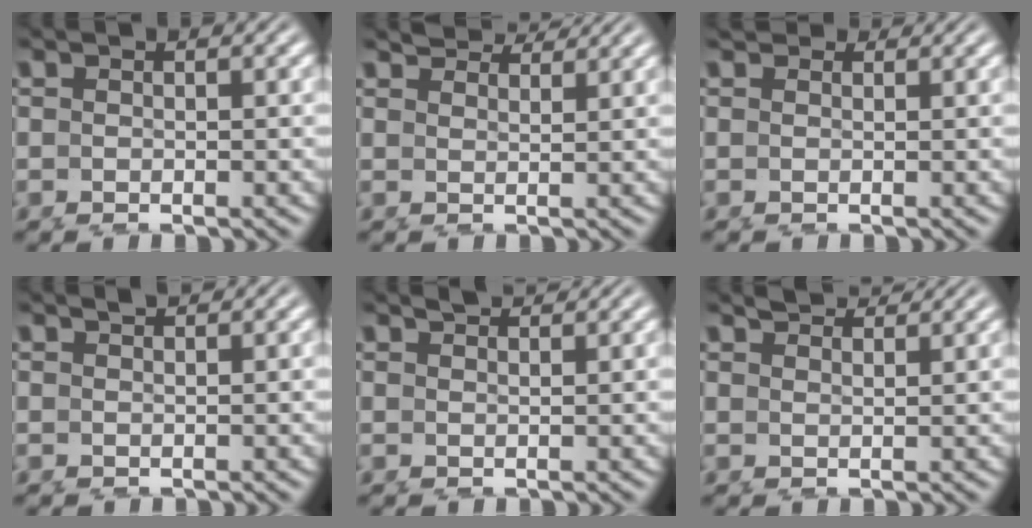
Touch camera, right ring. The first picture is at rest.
{"total": 3.6, "force": [3.6, -0.2, 0.6], "torque": [0.006, 0.003, 0.065]}
{"total": 1.0, "force": [1.0, -0.1, 0.0], "torque": [0.005, -0.009, 0.024]}
{"total": 0.7, "force": [0.3, -0.6, -0.3], "torque": [0.007, -0.009, 0.017]}
{"total": 1.3, "force": [1.2, -0.6, -0.2], "torque": [0.013, -0.007, 0.031]}
{"total": 2.5, "force": [2.4, -0.5, 0.2], "torque": [0.013, -0.003, 0.048]}